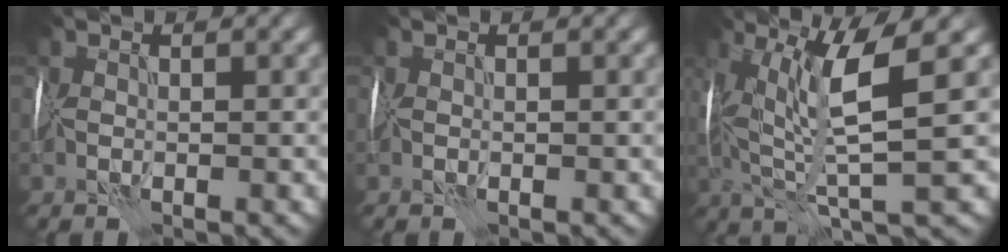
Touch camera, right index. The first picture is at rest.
{"total": 0.0}
{"total": 7.9, "force": [1.7, 1.5, 7.5], "torque": [-0.153, 0.007, 0.038]}